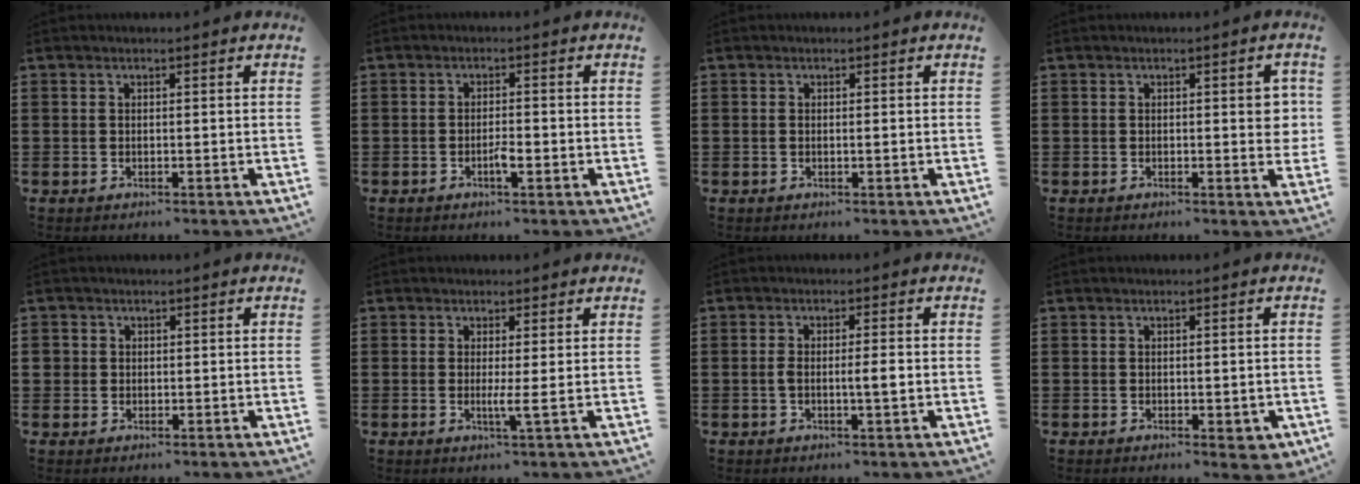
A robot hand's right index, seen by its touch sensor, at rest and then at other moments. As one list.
[{"total": 2.2, "force": [-1.0, 0.5, 2.0], "torque": [-0.034, 0.003, -0.017]}, {"total": 0.5, "force": [-0.2, 0.0, 0.5], "torque": [-0.009, -0.003, -0.002]}, {"total": 3.2, "force": [0.1, 0.7, 3.1], "torque": [-0.038, -0.006, -0.003]}, {"total": 1.2, "force": [0.3, 1.2, 0.1], "torque": [-0.006, 0.006, 0.004]}, {"total": 2.6, "force": [-0.2, -0.3, 2.5], "torque": [-0.046, -0.009, -0.004]}, {"total": 3.0, "force": [-0.5, 0.4, 3.0], "torque": [-0.054, -0.002, -0.011]}, {"total": 1.3, "force": [-0.4, 0.4, 1.2], "torque": [-0.022, -0.005, -0.004]}]